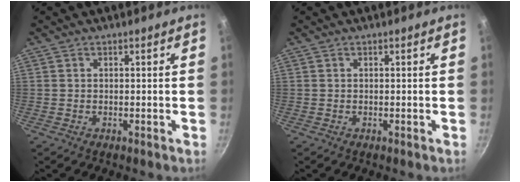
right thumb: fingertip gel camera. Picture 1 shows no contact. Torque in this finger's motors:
{"motor_torque": [-0.15, 0.13, -0.02, -0.01, 0.01]}